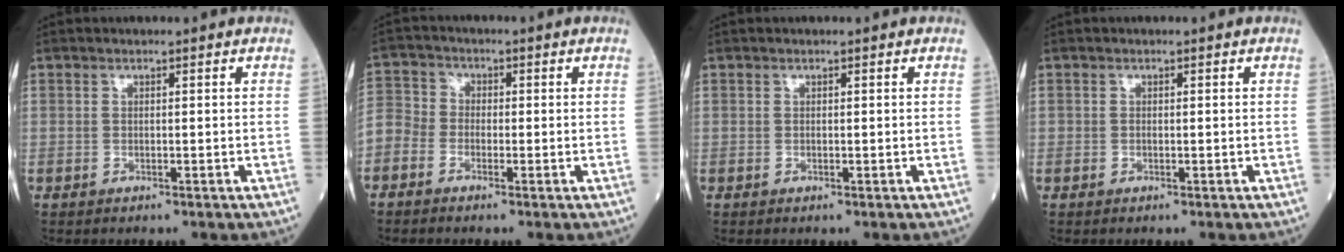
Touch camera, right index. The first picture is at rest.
{"total": 5.9, "force": [-2.5, 5.0, 1.9], "torque": [-0.055, 0.021, -0.059]}
{"total": 0.0}
{"total": 0.0}